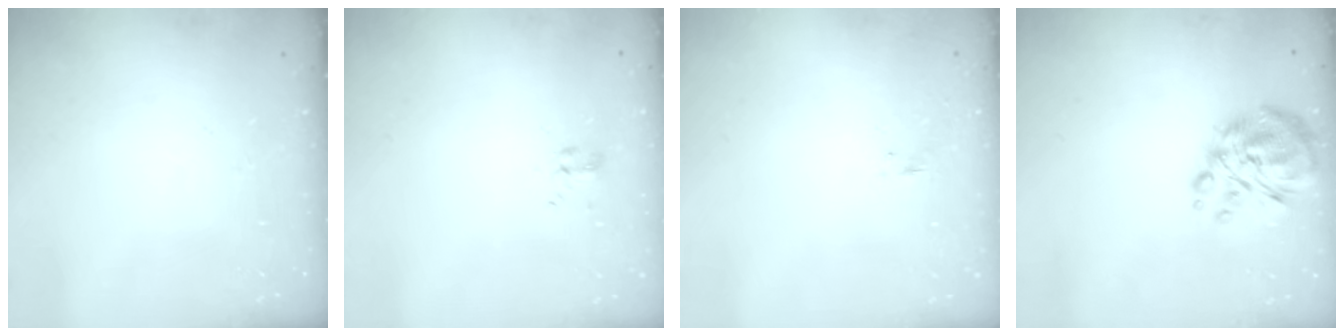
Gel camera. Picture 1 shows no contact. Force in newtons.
{"total": 2.1, "press": 1.8, "slide": 1.1}
{"total": 1.3, "press": 1.1, "slide": 0.6}
{"total": 13.3, "press": 12.5, "slide": 4.7}